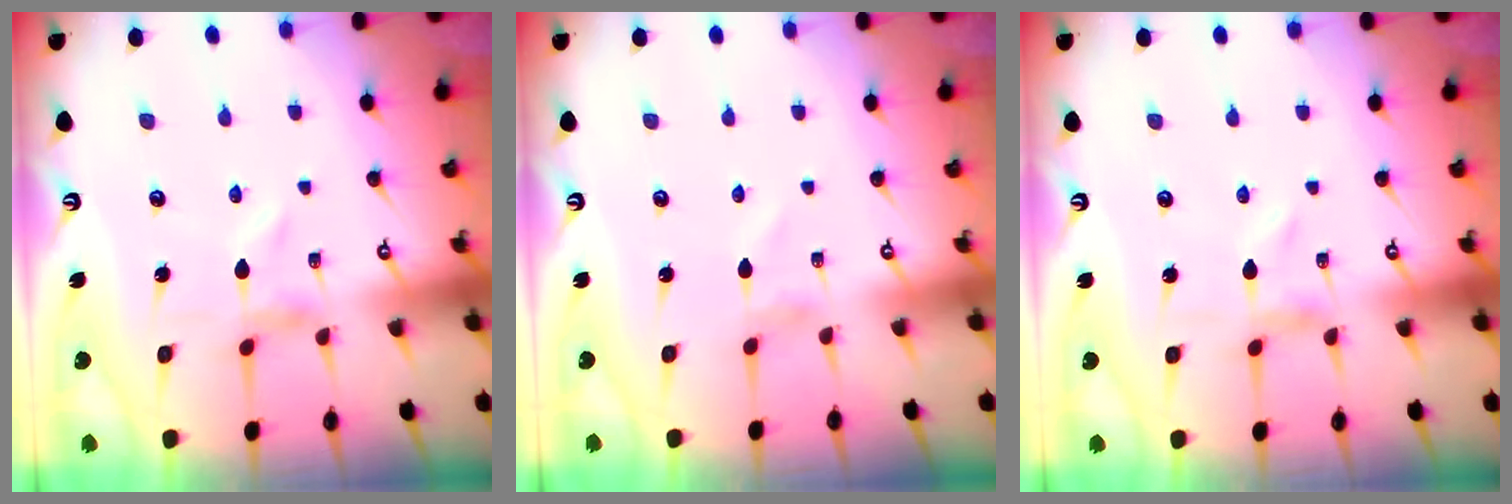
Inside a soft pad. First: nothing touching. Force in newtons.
{"total": 1.4, "press": 1.4, "slide": 0.1}
{"total": 0.0}